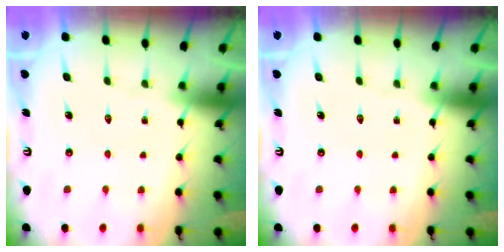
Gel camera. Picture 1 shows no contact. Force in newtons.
{"total": 0.0}